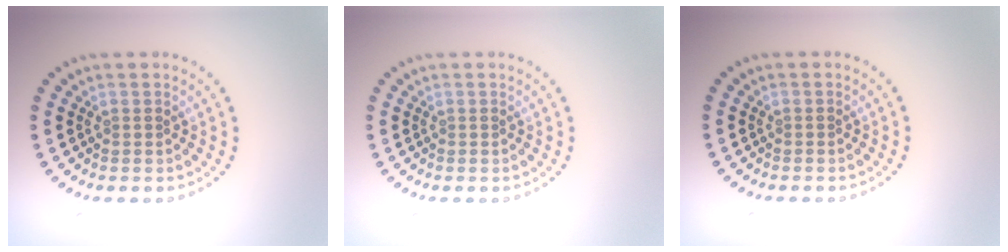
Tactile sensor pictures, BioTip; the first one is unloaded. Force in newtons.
{"total": 0.0}
{"total": 0.0}